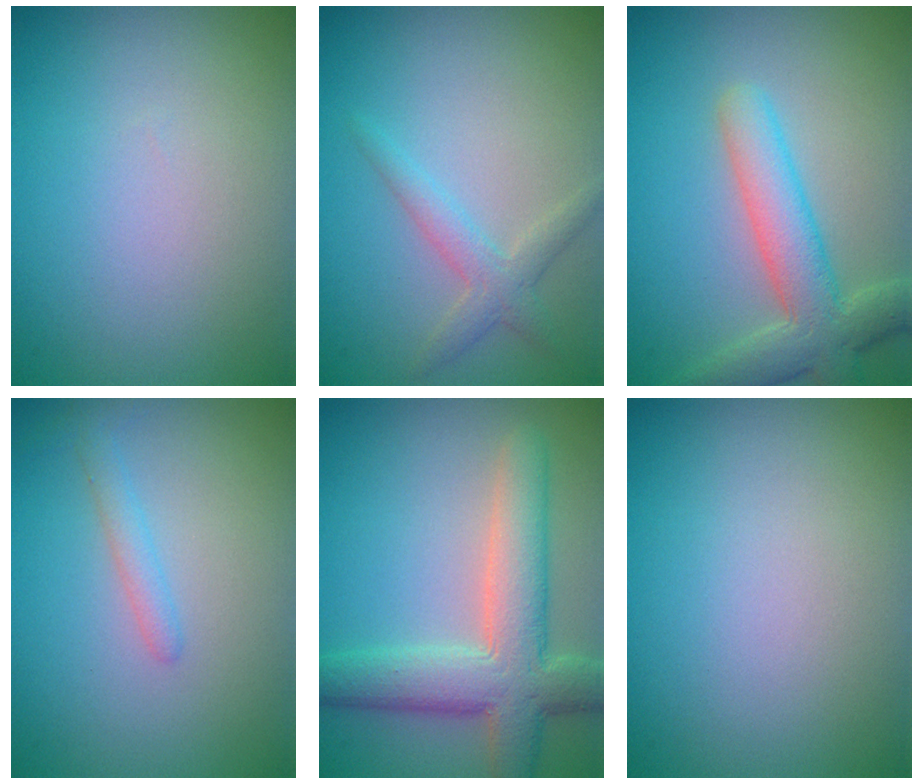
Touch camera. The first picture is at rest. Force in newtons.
{"total": 2.2, "press": 2.2, "slide": 0.1}
{"total": 5.4, "press": 5.4, "slide": 0.4}
{"total": 1.4, "press": 1.4, "slide": 0.0}
{"total": 6.9, "press": 6.9, "slide": 0.7}
{"total": 0.0}